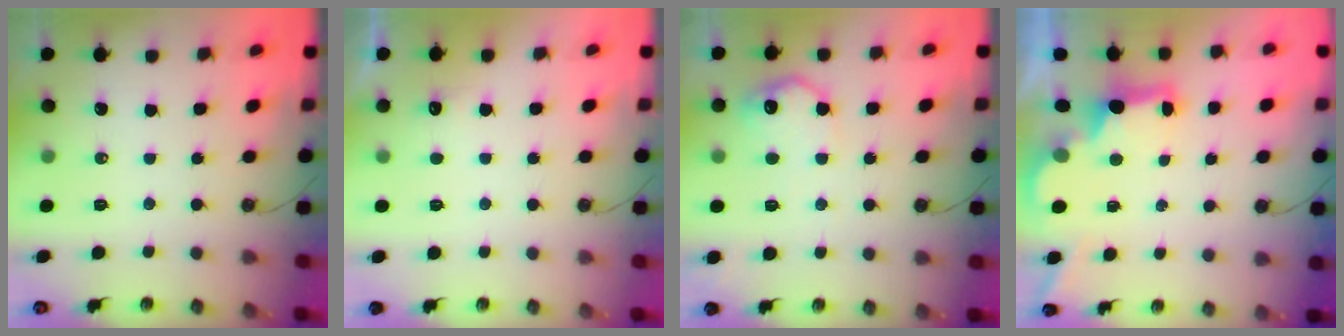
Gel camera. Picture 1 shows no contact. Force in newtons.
{"total": 5.2, "press": 5.0, "slide": 1.2}
{"total": 11.2, "press": 11.2, "slide": 0.4}
{"total": 2.7, "press": 2.5, "slide": 0.9}